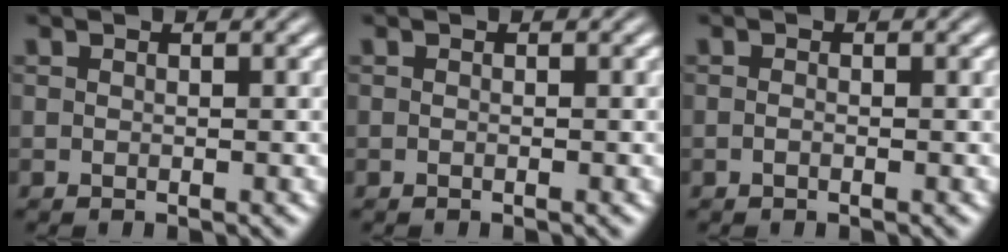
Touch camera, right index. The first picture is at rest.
{"total": 0.0}
{"total": 0.7, "force": [-0.5, -0.3, 0.3], "torque": [-0.005, -0.002, -0.009]}